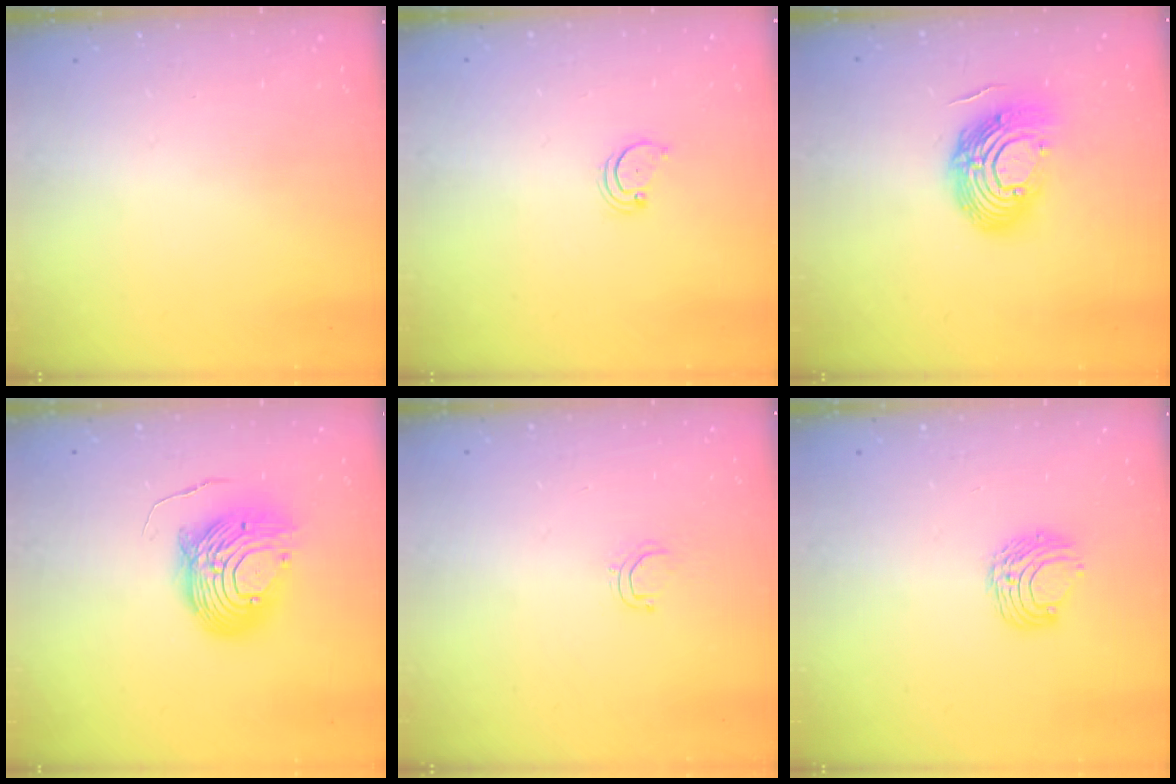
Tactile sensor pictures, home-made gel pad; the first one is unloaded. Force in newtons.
{"total": 2.2, "press": 2.2, "slide": 0.2}
{"total": 14.7, "press": 14.6, "slide": 1.2}
{"total": 12.1, "press": 12.0, "slide": 1.2}
{"total": 3.8, "press": 3.8, "slide": 0.2}
{"total": 7.7, "press": 7.7, "slide": 0.3}